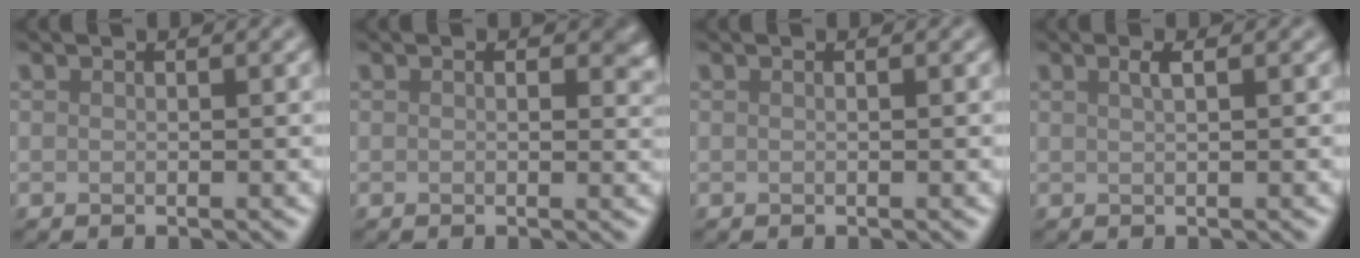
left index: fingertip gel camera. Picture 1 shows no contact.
{"total": 1.8, "force": [0.5, 1.0, 1.4], "torque": [-0.012, -0.001, 0.005]}
{"total": 0.0}
{"total": 1.3, "force": [0.5, 0.4, 1.1], "torque": [-0.016, 0.005, 0.007]}